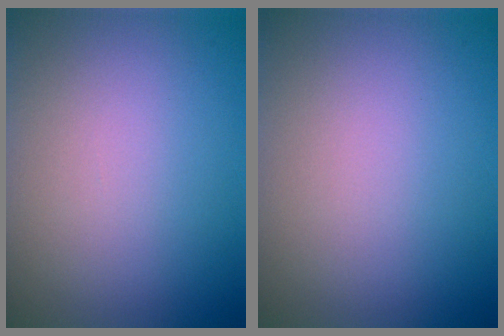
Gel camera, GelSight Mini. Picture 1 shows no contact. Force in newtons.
{"total": 0.0}